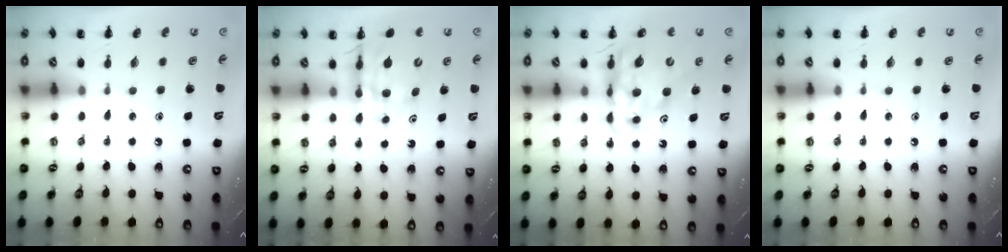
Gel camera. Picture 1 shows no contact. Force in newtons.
{"total": 11.8, "press": 11.4, "slide": 3.1}
{"total": 15.0, "press": 14.4, "slide": 4.0}
{"total": 0.0}